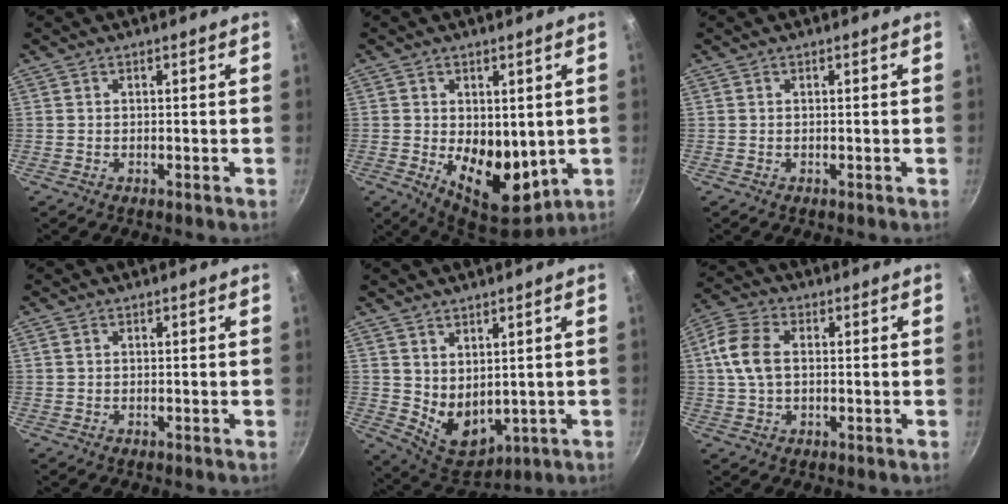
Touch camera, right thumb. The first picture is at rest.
{"total": 12.8, "force": [-0.5, 8.2, 9.8], "torque": [-0.117, -0.036, 0.009]}
{"total": 0.0}
{"total": 0.7, "force": [0.3, 0.5, 0.5], "torque": [-0.009, 0.002, 0.006]}
{"total": 8.4, "force": [2.4, 5.5, 5.9], "torque": [-0.074, -0.034, 0.069]}
{"total": 8.8, "force": [0.9, 5.6, 6.7], "torque": [-0.138, 0.017, 0.010]}